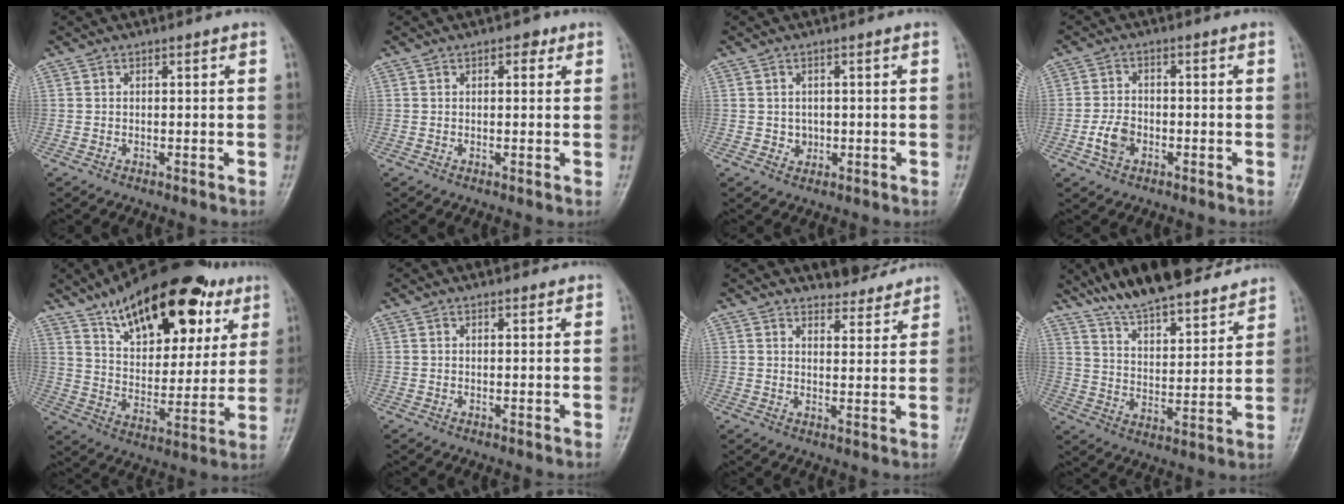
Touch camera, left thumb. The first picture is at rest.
{"total": 2.2, "force": [1.1, 1.2, 1.5], "torque": [-0.009, -0.001, 0.012]}
{"total": 1.7, "force": [0.0, 1.6, 0.7], "torque": [-0.003, 0.002, 0.005]}
{"total": 4.4, "force": [-1.6, 3.0, 2.8], "torque": [-0.051, 0.010, -0.033]}
{"total": 26.2, "force": [14.7, 12.6, 17.8], "torque": [-0.234, -0.029, 0.234]}
{"total": 1.9, "force": [1.6, 0.6, 0.8], "torque": [-0.003, -0.003, 0.021]}
{"total": 6.4, "force": [6.1, 1.7, 1.0], "torque": [0.006, -0.048, 0.083]}
{"total": 20.7, "force": [17.6, 5.2, 9.6], "torque": [-0.120, -0.069, 0.281]}